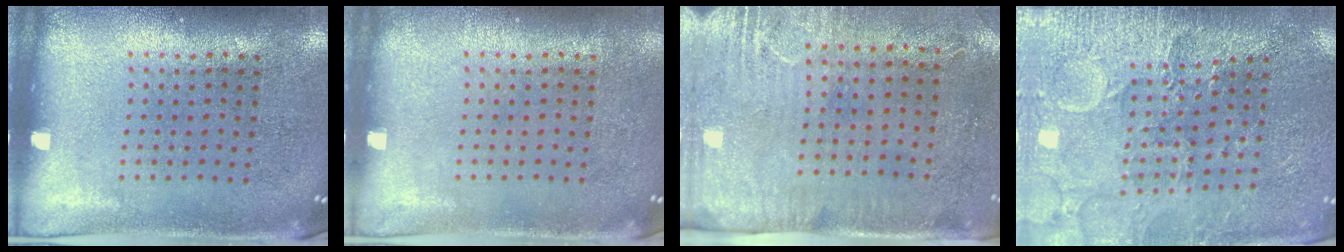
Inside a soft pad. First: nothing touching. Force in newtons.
{"total": 0.0}
{"total": 2.9, "press": 2.4, "slide": 1.7}
{"total": 3.2, "press": 3.2, "slide": 0.3}